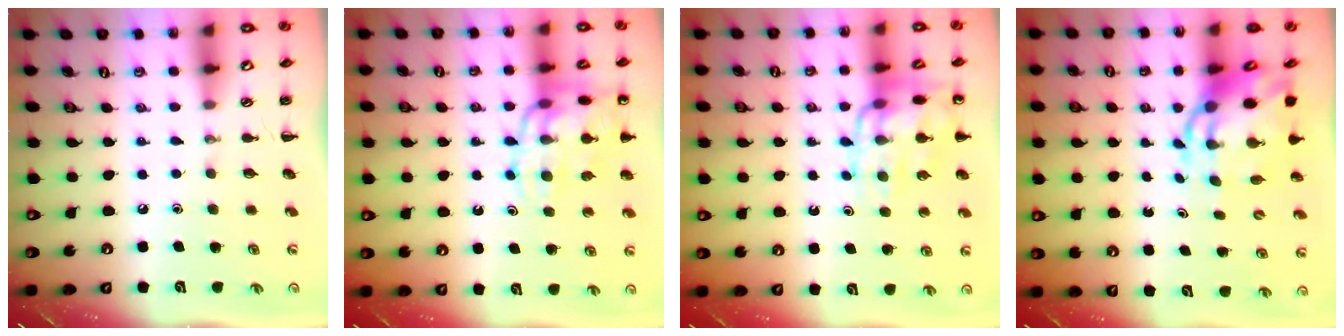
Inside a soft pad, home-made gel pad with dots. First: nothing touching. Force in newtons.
{"total": 16.1, "press": 15.9, "slide": 3.0}
{"total": 14.2, "press": 14.1, "slide": 1.8}
{"total": 8.2, "press": 8.0, "slide": 1.9}